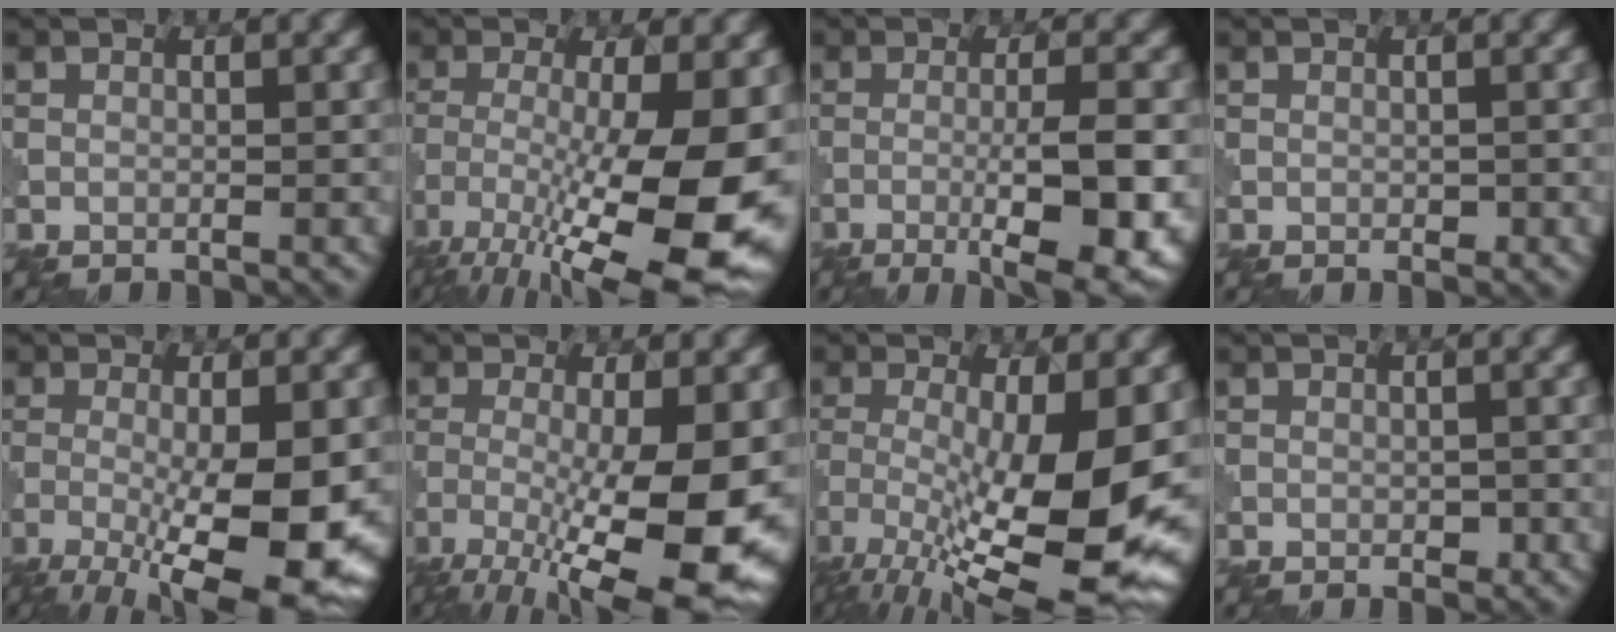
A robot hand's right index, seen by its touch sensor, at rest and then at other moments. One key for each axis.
{"total": 14.1, "fx": -6.1, "fy": 3.9, "fz": 12.1, "tx": -0.213, "ty": -0.019, "tz": -0.098}
{"total": 9.0, "fx": -2.7, "fy": 1.9, "fz": 8.3, "tx": -0.122, "ty": -0.003, "tz": -0.038}
{"total": 0.5, "fx": 0.0, "fy": 0.4, "fz": 0.3, "tx": -0.003, "ty": -0.002, "tz": -0.001}
{"total": 12.0, "fx": -3.6, "fy": 3.3, "fz": 10.9, "tx": -0.179, "ty": -0.021, "tz": -0.047}
{"total": 13.5, "fx": -4.4, "fy": 3.9, "fz": 12.1, "tx": -0.194, "ty": -0.024, "tz": -0.065}
{"total": 14.7, "fx": -4.5, "fy": 4.3, "fz": 13.3, "tx": -0.225, "ty": -0.019, "tz": -0.068}
{"total": 0.8, "fx": -0.1, "fy": 0.6, "fz": 0.6, "tx": -0.007, "ty": -0.004, "tz": -0.001}